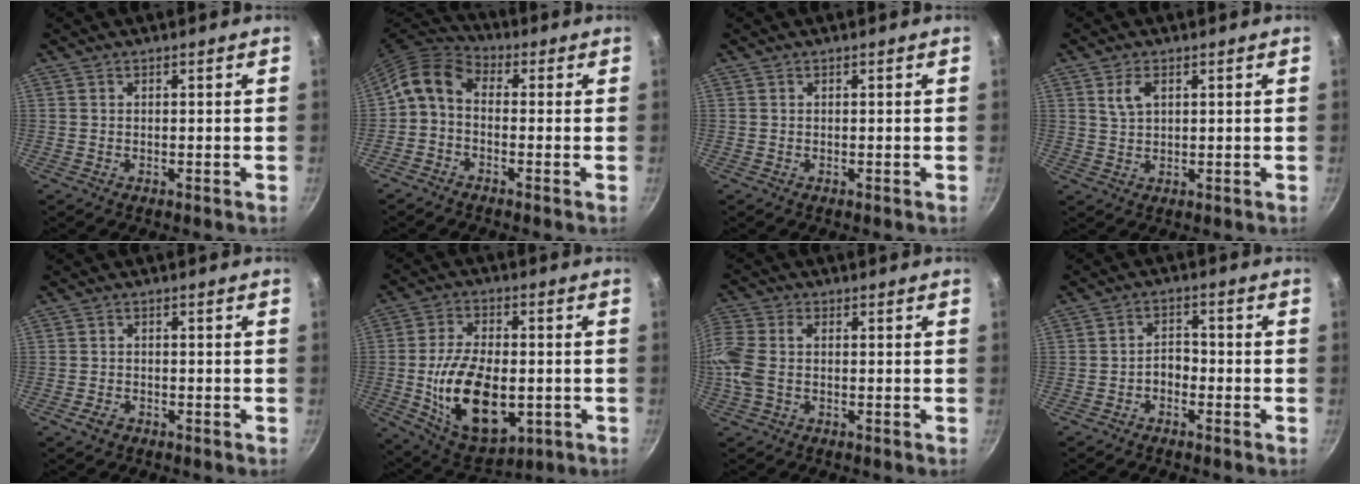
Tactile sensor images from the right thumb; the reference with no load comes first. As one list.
[{"total": 8.2, "force": [-0.5, 5.5, 6.1], "torque": [-0.108, 0.027, -0.031]}, {"total": 0.0}, {"total": 3.5, "force": [1.5, 1.8, 2.5], "torque": [-0.048, -0.003, 0.033]}, {"total": 2.1, "force": [-1.3, 1.3, 1.0], "torque": [-0.018, 0.006, -0.021]}, {"total": 18.5, "force": [-3.0, 10.3, 15.1], "torque": [-0.246, -0.001, -0.032]}, {"total": 9.4, "force": [-0.4, 6.0, 7.2], "torque": [-0.201, 0.020, -0.010]}, {"total": 3.4, "force": [-1.6, 2.3, 1.9], "torque": [-0.015, 0.020, -0.036]}]